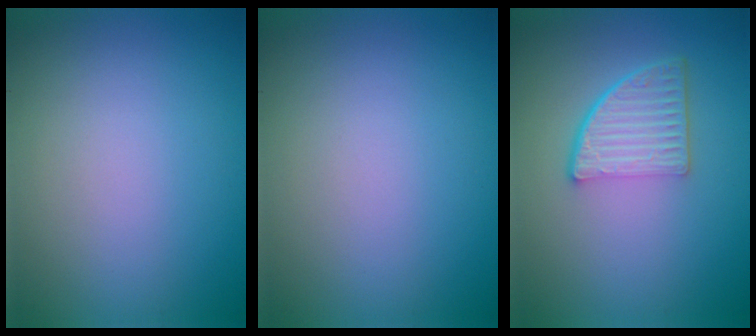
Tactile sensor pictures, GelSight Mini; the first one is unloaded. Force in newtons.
{"total": 0.0}
{"total": 4.7, "press": 3.3, "slide": 3.3}